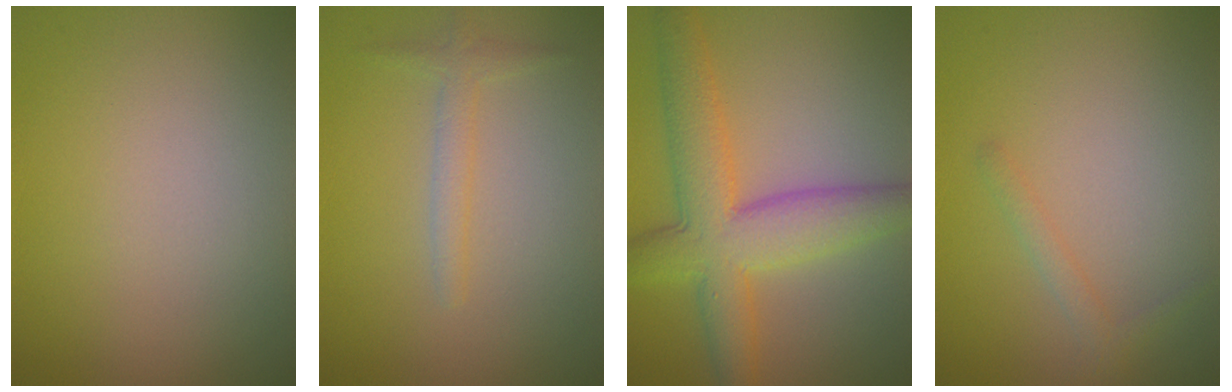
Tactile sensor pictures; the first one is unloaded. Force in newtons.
{"total": 1.6, "press": 1.6, "slide": 0.1}
{"total": 6.9, "press": 6.9, "slide": 0.3}
{"total": 1.2, "press": 1.2, "slide": 0.1}